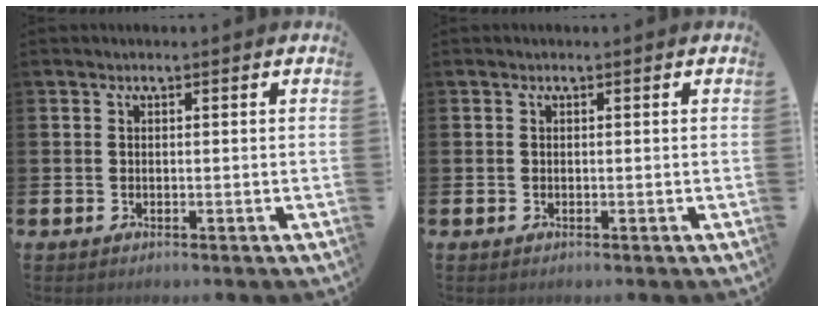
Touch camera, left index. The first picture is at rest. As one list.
[{"total": 0.0}]